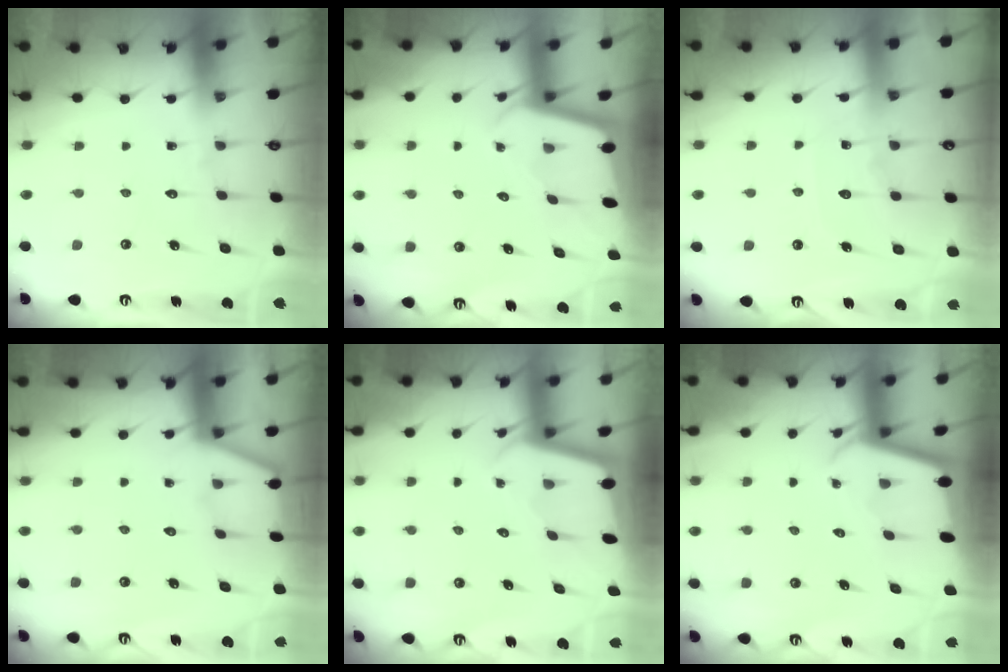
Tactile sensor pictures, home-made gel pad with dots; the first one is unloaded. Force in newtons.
{"total": 2.0, "press": 2.0, "slide": 0.1}
{"total": 7.1, "press": 7.0, "slide": 0.8}
{"total": 2.3, "press": 2.3, "slide": 0.2}
{"total": 1.9, "press": 1.9, "slide": 0.1}
{"total": 2.1, "press": 2.1, "slide": 0.1}